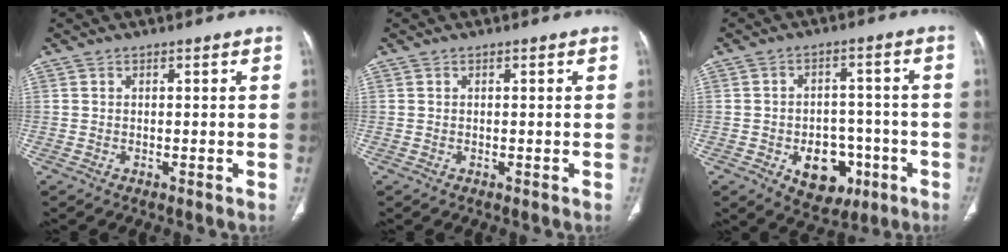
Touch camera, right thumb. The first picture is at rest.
{"total": 0.0}
{"total": 10.6, "force": [-4.1, 7.5, 6.3], "torque": [-0.048, 0.030, -0.046]}